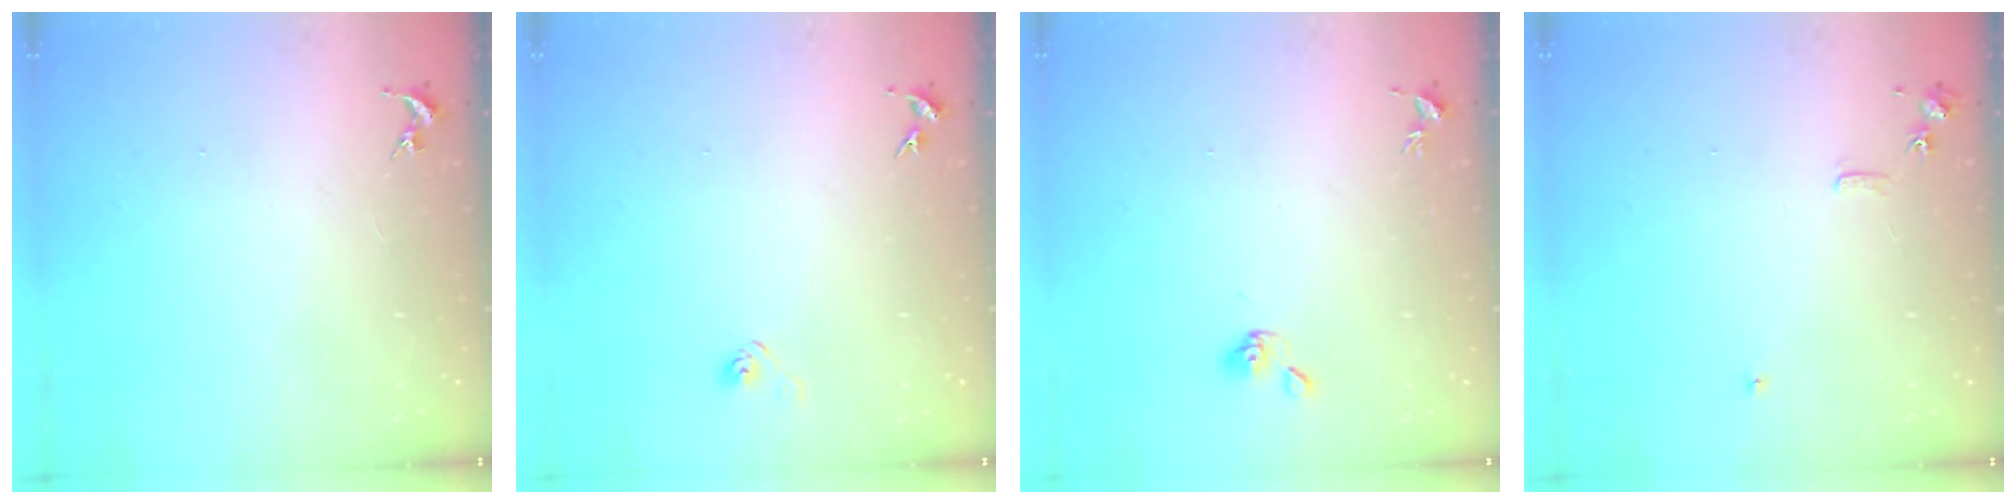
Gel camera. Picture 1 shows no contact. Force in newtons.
{"total": 2.9, "press": 2.8, "slide": 0.8}
{"total": 5.2, "press": 5.1, "slide": 0.6}
{"total": 5.9, "press": 5.9, "slide": 0.7}